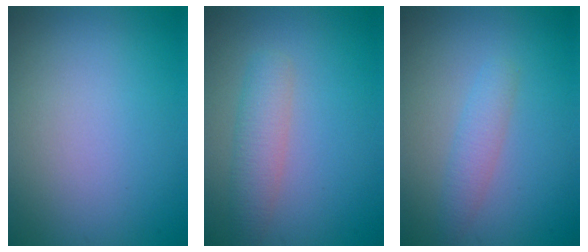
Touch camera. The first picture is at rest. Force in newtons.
{"total": 3.0, "press": 3.0, "slide": 0.1}
{"total": 1.9, "press": 1.9, "slide": 0.1}